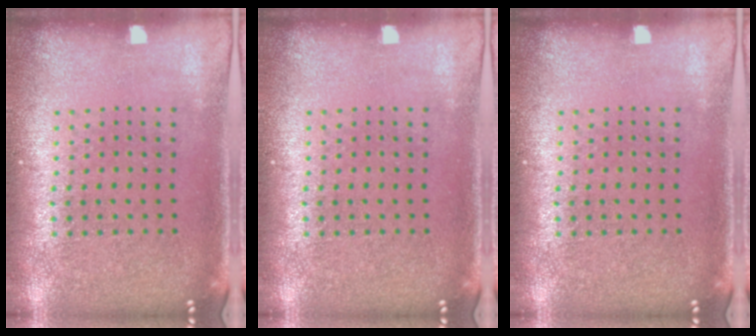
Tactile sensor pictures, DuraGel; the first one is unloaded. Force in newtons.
{"total": 0.0}
{"total": 0.0}